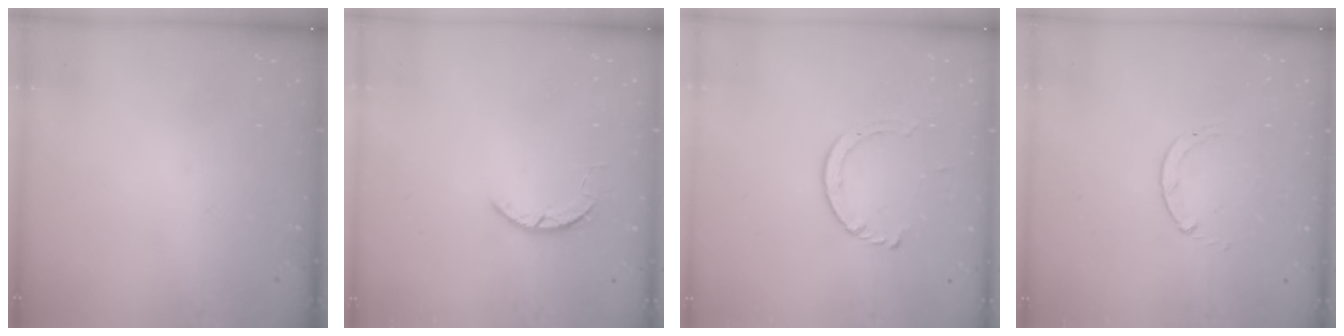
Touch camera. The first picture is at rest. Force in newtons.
{"total": 1.6, "press": 1.6, "slide": 0.3}
{"total": 3.9, "press": 3.9, "slide": 0.4}
{"total": 0.7, "press": 0.7, "slide": 0.1}